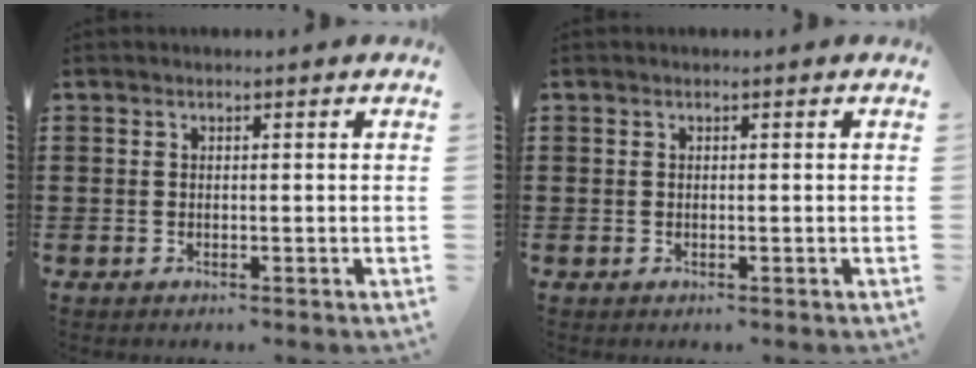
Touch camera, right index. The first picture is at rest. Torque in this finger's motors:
{"motor_torque": [0.86, 0.81, 0.02, 0.03]}